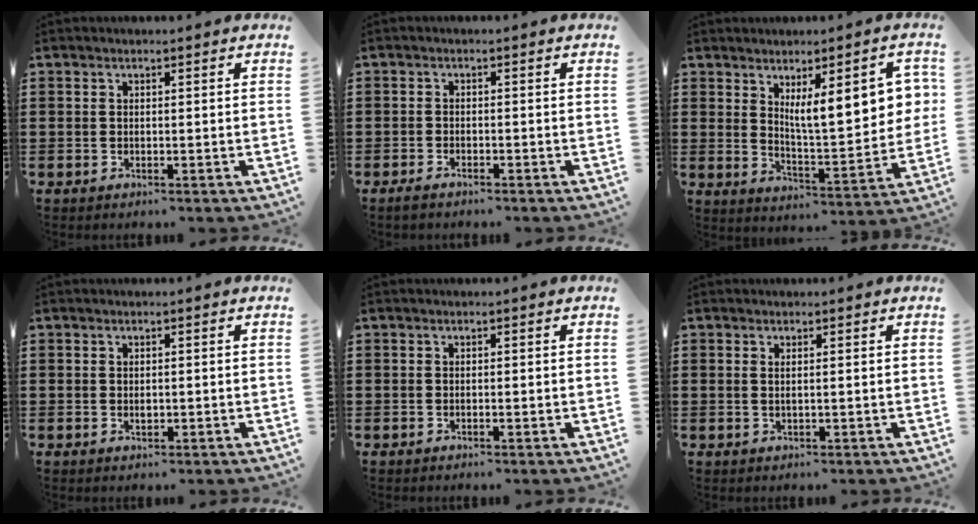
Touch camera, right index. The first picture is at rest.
{"total": 1.2, "force": [-1.2, 0.2, 0.3], "torque": [-0.009, -0.001, -0.022]}
{"total": 10.4, "force": [4.0, 3.2, 9.0], "torque": [-0.143, -0.006, 0.065]}
{"total": 0.8, "force": [0.1, 0.3, 0.8], "torque": [-0.016, 0.001, 0.001]}
{"total": 0.0}
{"total": 0.8, "force": [0.4, -0.1, 0.7], "torque": [-0.014, -0.001, 0.006]}